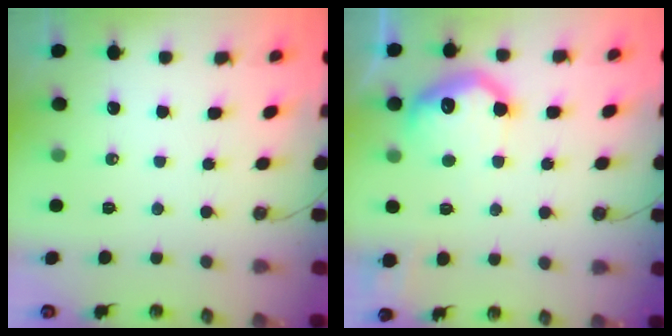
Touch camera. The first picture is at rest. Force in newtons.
{"total": 12.5, "press": 12.5, "slide": 0.9}